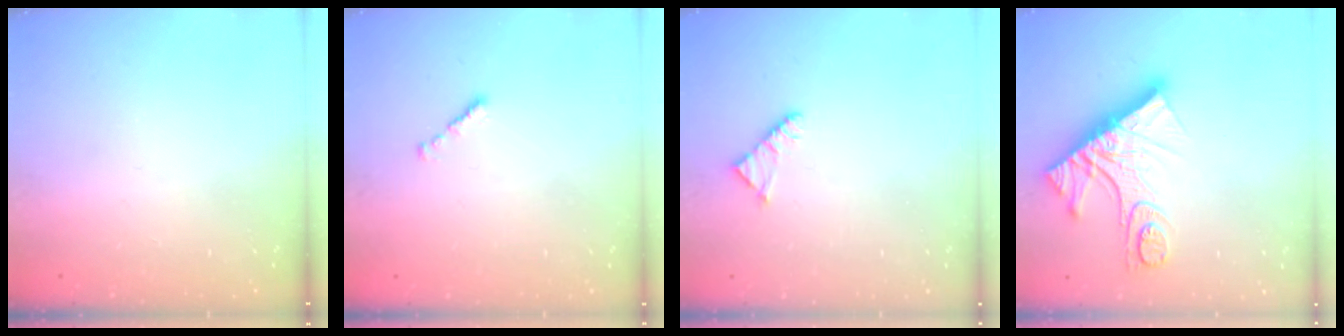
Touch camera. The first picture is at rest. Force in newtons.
{"total": 0.8, "press": 0.7, "slide": 0.4}
{"total": 2.3, "press": 2.3, "slide": 0.4}
{"total": 15.7, "press": 15.6, "slide": 1.6}